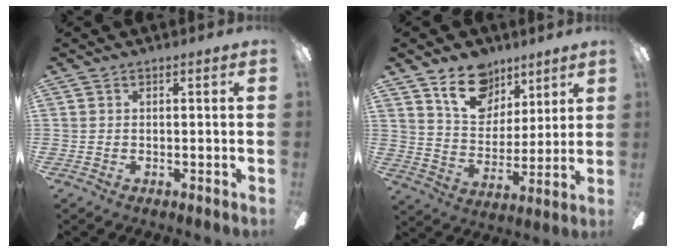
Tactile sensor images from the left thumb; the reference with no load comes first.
{"total": 13.7, "force": [9.0, 9.0, 5.0], "torque": [-0.077, -0.045, 0.171]}